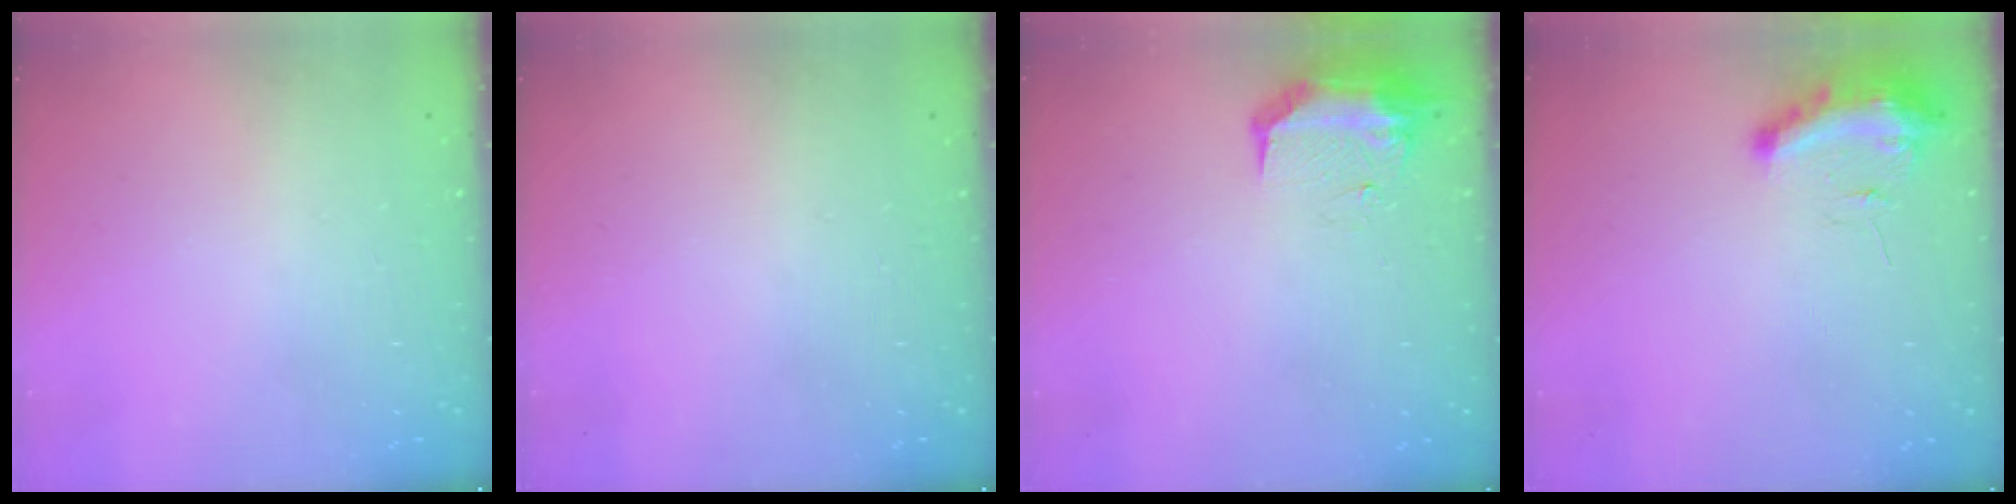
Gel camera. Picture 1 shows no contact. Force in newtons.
{"total": 0.0}
{"total": 15.7, "press": 10.5, "slide": 11.7}
{"total": 9.4, "press": 9.3, "slide": 1.3}